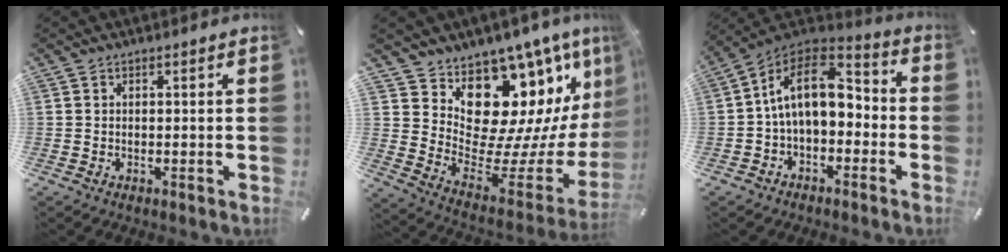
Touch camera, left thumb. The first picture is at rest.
{"total": 17.5, "force": [10.1, 10.7, 9.6], "torque": [-0.124, -0.113, 0.196]}
{"total": 13.8, "force": [1.6, 8.9, 10.5], "torque": [-0.211, 0.003, 0.028]}